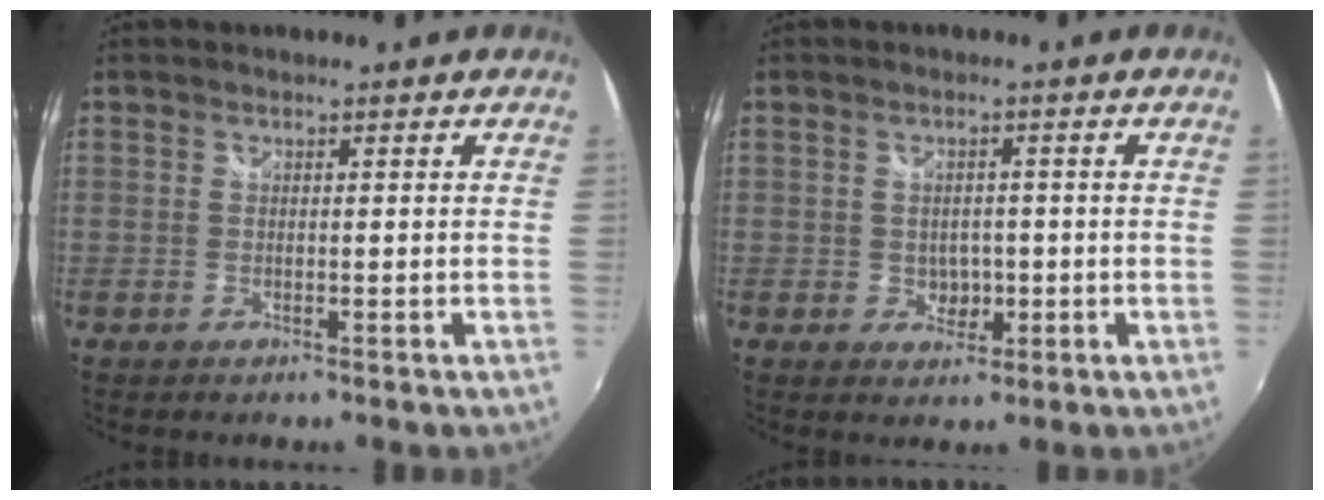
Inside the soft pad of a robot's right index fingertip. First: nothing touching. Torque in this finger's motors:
{"motor_torque": [-0.05, 0.01, 0.00, 0.00]}